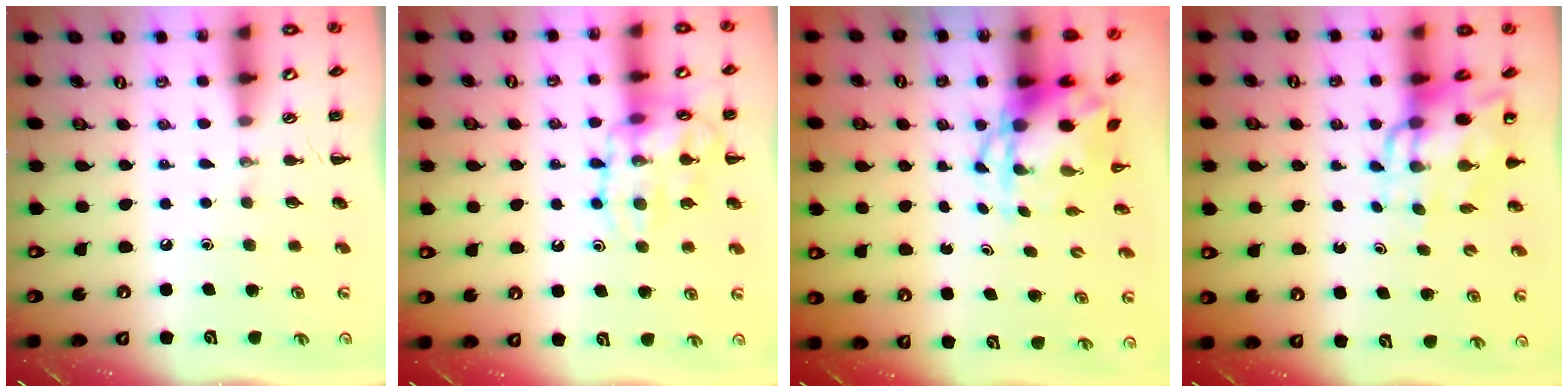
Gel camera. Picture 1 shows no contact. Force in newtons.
{"total": 15.8, "press": 15.7, "slide": 1.4}
{"total": 4.4, "press": 4.3, "slide": 1.1}
{"total": 10.0, "press": 9.5, "slide": 3.2}